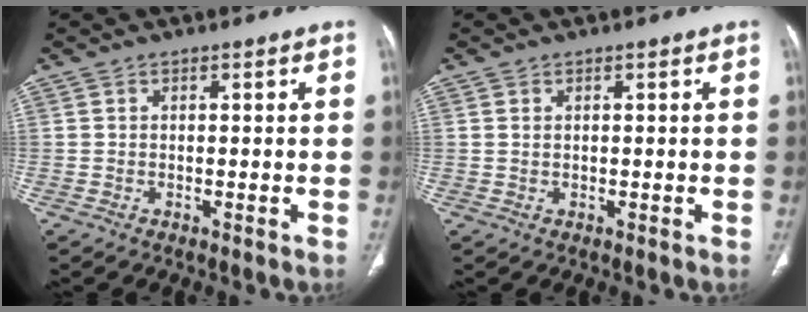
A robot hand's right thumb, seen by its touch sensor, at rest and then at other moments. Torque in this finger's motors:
{"motor_torque": [-0.37, 0.07, 0.05, 0.25, 0.01]}